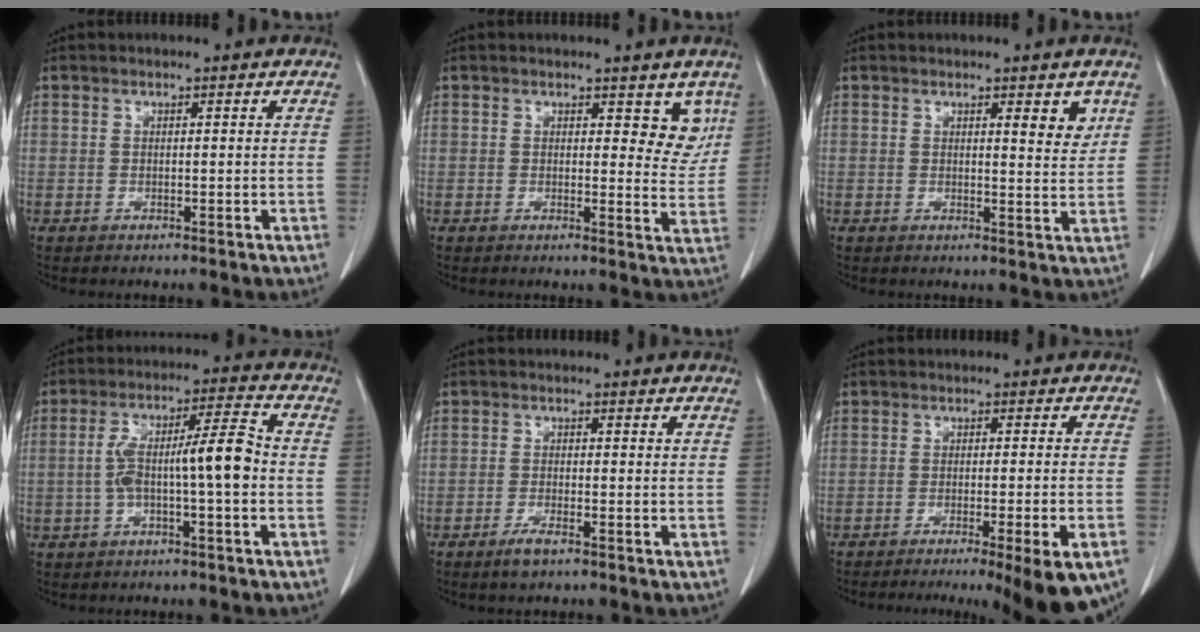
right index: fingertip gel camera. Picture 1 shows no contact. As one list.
[{"total": 4.9, "force": [3.0, 2.6, 2.9], "torque": [-0.006, -0.014, 0.030]}, {"total": 3.4, "force": [1.9, 0.9, 2.7], "torque": [-0.031, -0.013, 0.022]}, {"total": 9.5, "force": [-1.3, 1.1, 9.4], "torque": [-0.167, 0.031, -0.024]}, {"total": 2.7, "force": [-1.9, 0.4, 1.8], "torque": [-0.040, -0.003, -0.035]}, {"total": 12.9, "force": [-8.7, 0.7, 9.4], "torque": [-0.084, -0.017, -0.123]}]